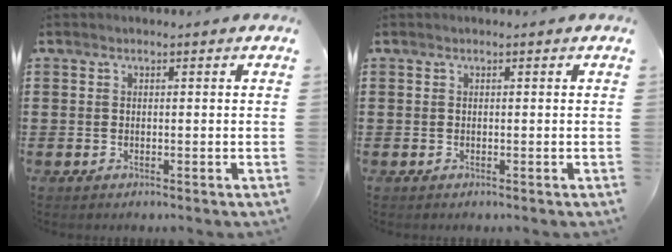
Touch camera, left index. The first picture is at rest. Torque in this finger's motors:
{"motor_torque": [0.00, 0.00, 0.01, 0.00]}